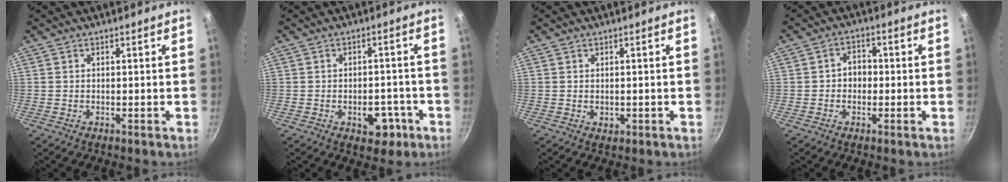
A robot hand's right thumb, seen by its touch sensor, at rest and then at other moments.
{"total": 8.4, "force": [-3.3, 5.2, 5.7], "torque": [-0.042, 0.021, -0.037]}
{"total": 1.4, "force": [-0.2, 1.0, 0.9], "torque": [-0.012, -0.001, -0.002]}
{"total": 3.7, "force": [-0.5, 3.0, 2.1], "torque": [-0.008, 0.011, -0.011]}